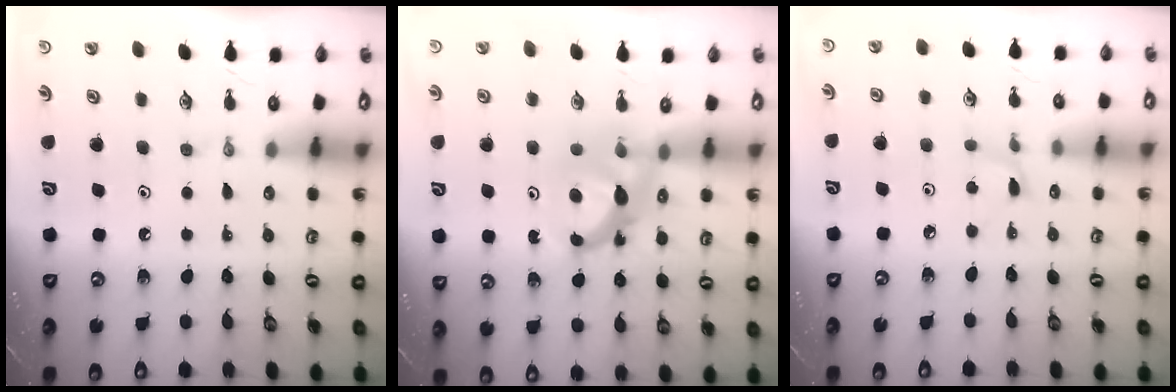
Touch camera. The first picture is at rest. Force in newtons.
{"total": 7.1, "press": 7.1, "slide": 0.3}
{"total": 3.0, "press": 2.9, "slide": 0.4}